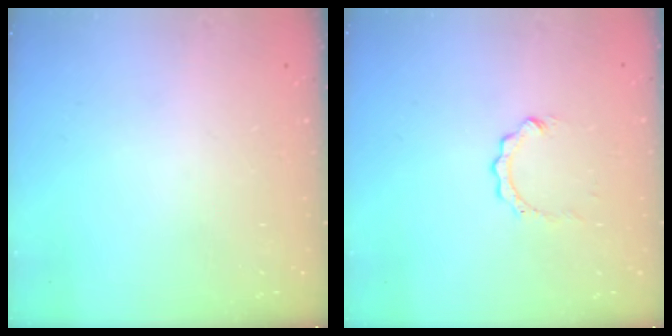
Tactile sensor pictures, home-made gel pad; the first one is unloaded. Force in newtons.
{"total": 2.3, "press": 2.3, "slide": 0.2}